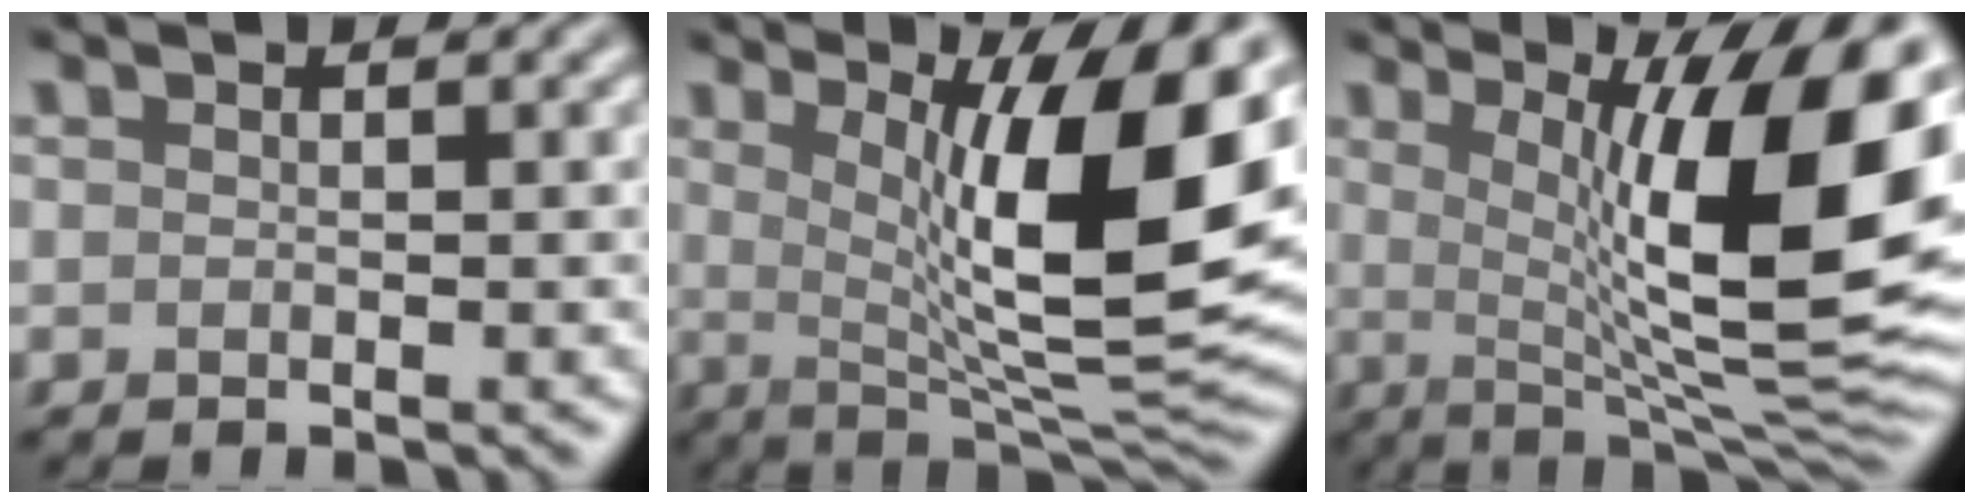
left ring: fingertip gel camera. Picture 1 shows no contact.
{"total": 13.3, "force": [2.6, 3.4, 12.6], "torque": [-0.172, -0.009, 0.044]}
{"total": 14.8, "force": [2.4, 3.9, 14.1], "torque": [-0.176, -0.003, 0.035]}